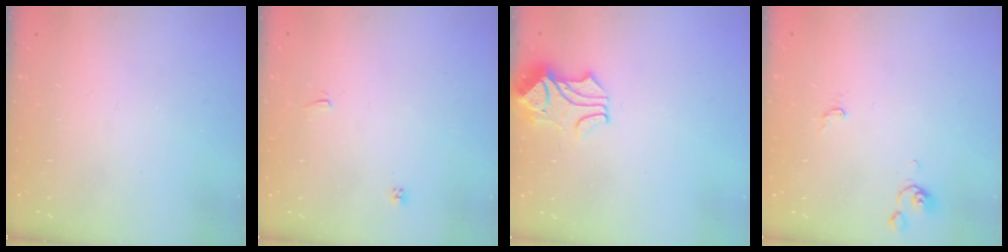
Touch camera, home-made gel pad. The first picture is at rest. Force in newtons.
{"total": 1.5, "press": 1.4, "slide": 0.3}
{"total": 1.9, "press": 1.5, "slide": 1.1}
{"total": 2.2, "press": 2.2, "slide": 0.3}